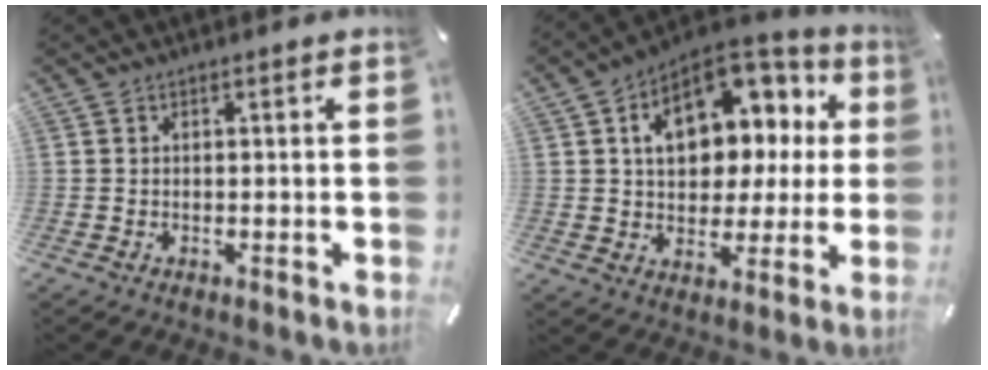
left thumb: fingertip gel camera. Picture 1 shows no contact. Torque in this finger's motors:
{"motor_torque": [2.50, 2.51, 2.10, -0.68, 0.57]}